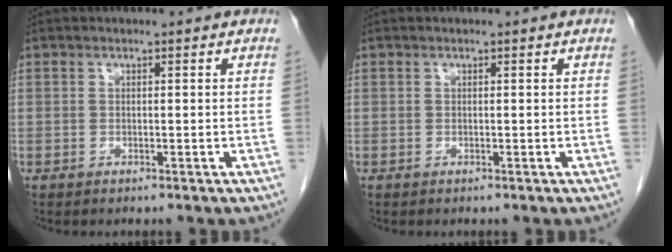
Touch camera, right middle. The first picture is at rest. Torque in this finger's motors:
{"motor_torque": [0.14, -0.27, 0.01, 0.00]}